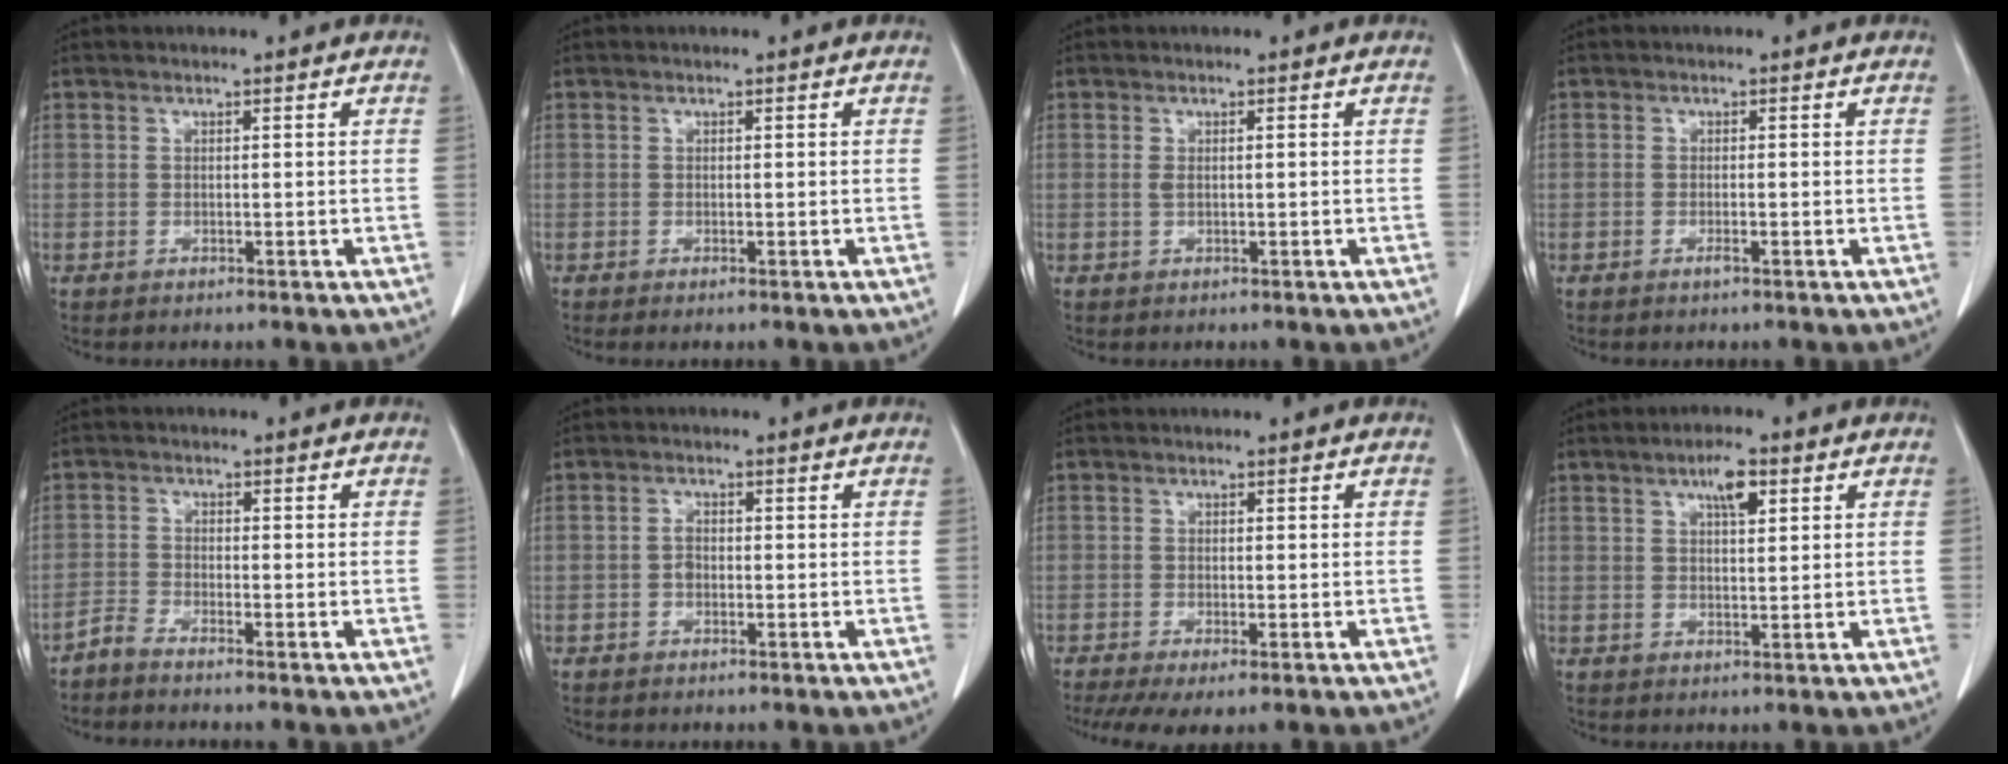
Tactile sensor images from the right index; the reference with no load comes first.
{"total": 0.9, "force": [-0.2, 0.4, 0.8], "torque": [-0.021, -0.002, -0.001]}
{"total": 1.5, "force": [0.0, 0.8, 1.3], "torque": [-0.033, 0.005, 0.003]}
{"total": 1.3, "force": [-0.6, 0.4, 1.1], "torque": [-0.020, 0.000, -0.008]}
{"total": 2.3, "force": [-1.9, 0.2, 1.1], "torque": [-0.029, 0.006, -0.042]}
{"total": 1.9, "force": [-0.4, 1.3, 1.3], "torque": [-0.022, 0.007, -0.009]}
{"total": 7.0, "force": [-3.5, 2.6, 5.5], "torque": [-0.107, -0.012, -0.055]}
{"total": 4.7, "force": [2.3, 1.6, 3.8], "torque": [-0.070, 0.003, 0.040]}